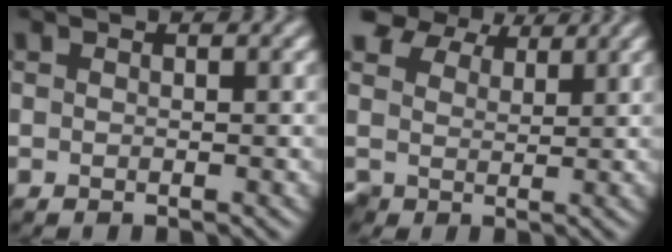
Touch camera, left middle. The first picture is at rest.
{"total": 6.1, "force": [4.4, 3.7, 2.1], "torque": [-0.060, 0.007, 0.076]}